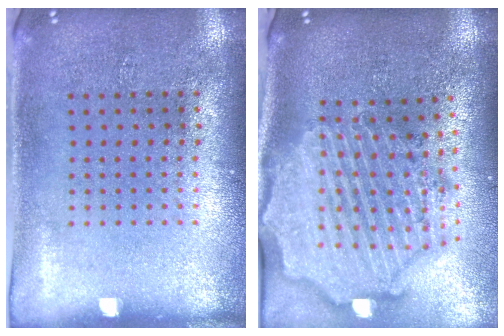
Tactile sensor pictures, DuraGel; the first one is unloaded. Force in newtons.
{"total": 3.4, "press": 2.9, "slide": 1.9}